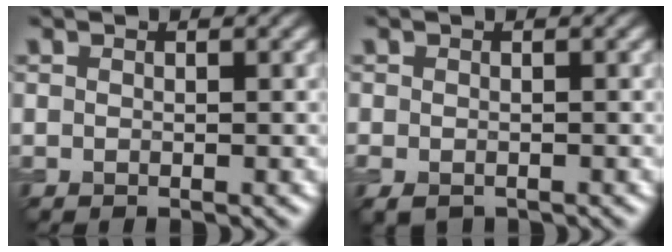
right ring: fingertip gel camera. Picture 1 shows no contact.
{"total": 1.5, "force": [-0.9, 0.8, 0.7], "torque": [-0.019, -0.011, -0.016]}